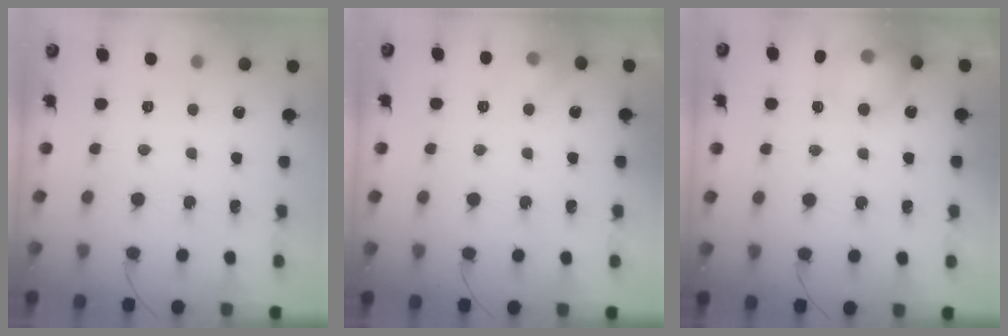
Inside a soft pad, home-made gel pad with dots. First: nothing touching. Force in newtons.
{"total": 6.3, "press": 6.2, "slide": 1.1}
{"total": 13.0, "press": 12.9, "slide": 2.1}